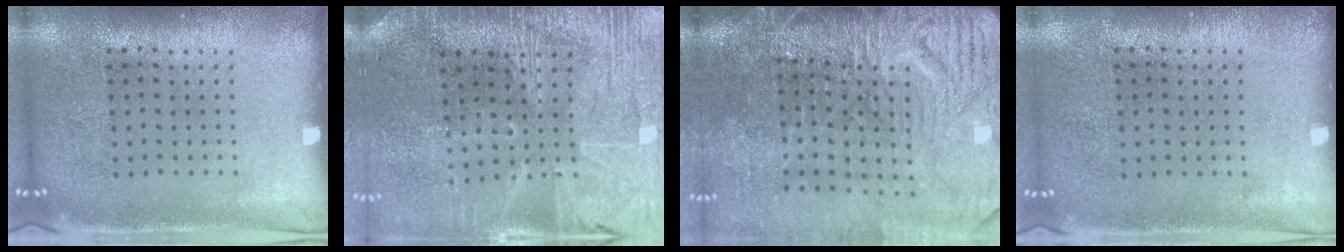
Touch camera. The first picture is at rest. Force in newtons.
{"total": 3.5, "press": 3.3, "slide": 1.2}
{"total": 4.8, "press": 3.9, "slide": 2.7}
{"total": 0.0}